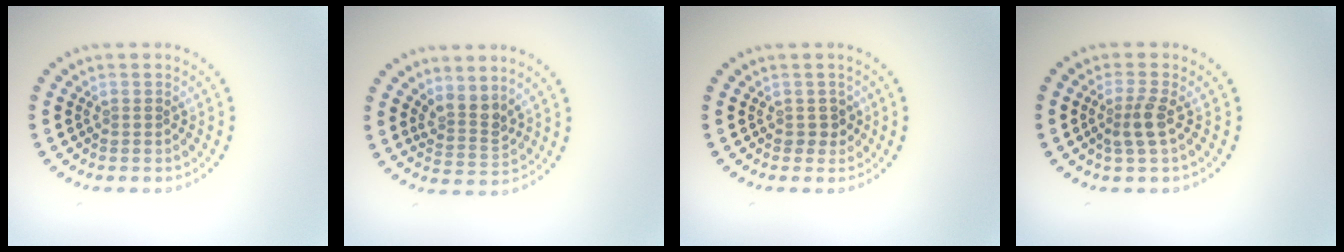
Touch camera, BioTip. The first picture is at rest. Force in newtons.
{"total": 2.6, "press": 1.9, "slide": 1.7}
{"total": 1.1, "press": 1.0, "slide": 0.4}
{"total": 2.2, "press": 1.9, "slide": 1.3}